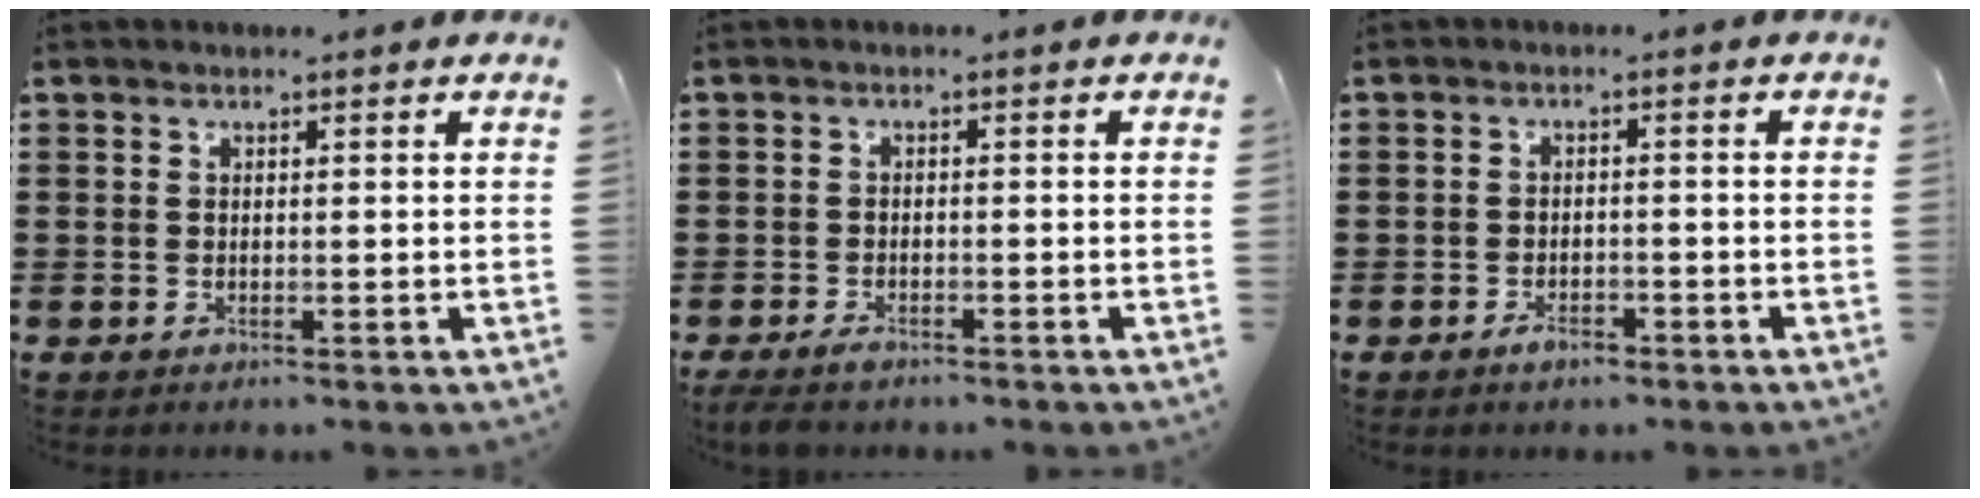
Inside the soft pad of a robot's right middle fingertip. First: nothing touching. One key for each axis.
{"total": 1.7, "fx": -1.4, "fy": 0.5, "fz": 0.9, "tx": -0.026, "ty": -0.004, "tz": -0.029}
{"total": 2.2, "fx": -1.7, "fy": 1.1, "fz": 0.8, "tx": -0.018, "ty": 0.002, "tz": -0.034}